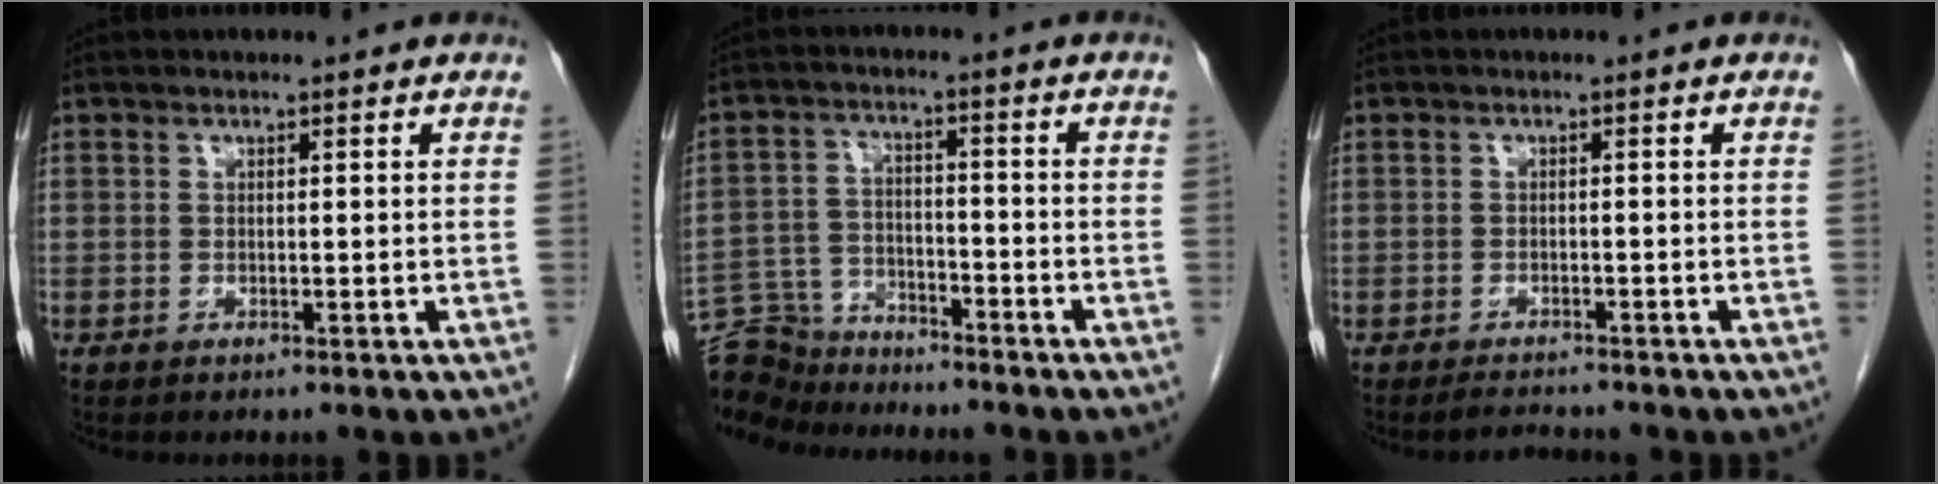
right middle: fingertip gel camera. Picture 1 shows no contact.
{"total": 9.9, "force": [-9.5, 2.7, 0.5], "torque": [-0.016, 0.011, -0.174]}
{"total": 2.3, "force": [-2.2, 0.3, 0.5], "torque": [-0.015, -0.011, -0.034]}